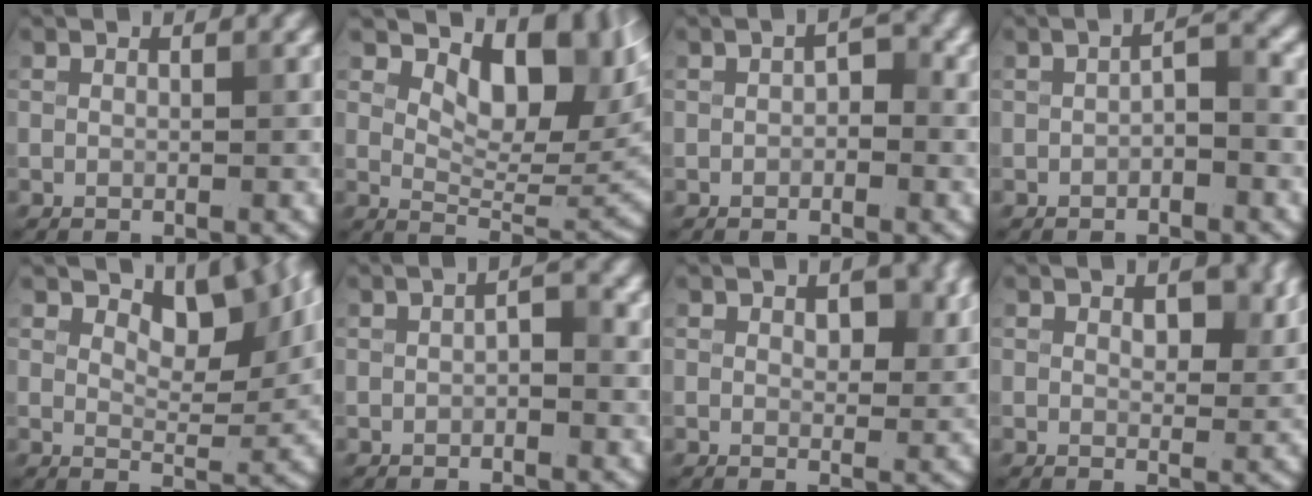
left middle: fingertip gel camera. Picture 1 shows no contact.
{"total": 9.6, "force": [4.7, 4.6, 7.1], "torque": [-0.099, -0.008, 0.083]}
{"total": 1.5, "force": [-0.3, 1.0, 1.1], "torque": [-0.016, 0.002, -0.007]}
{"total": 1.7, "force": [-0.7, 0.7, 1.5], "torque": [-0.024, 0.006, -0.014]}
{"total": 4.8, "force": [2.9, 2.1, 3.2], "torque": [-0.048, -0.010, 0.038]}
{"total": 1.4, "force": [-0.2, 0.6, 1.2], "torque": [-0.020, 0.005, -0.005]}
{"total": 2.5, "force": [1.1, 1.4, 1.7], "torque": [-0.021, -0.006, 0.019]}
{"total": 2.7, "force": [1.2, 1.5, 1.9], "torque": [-0.025, -0.006, 0.021]}